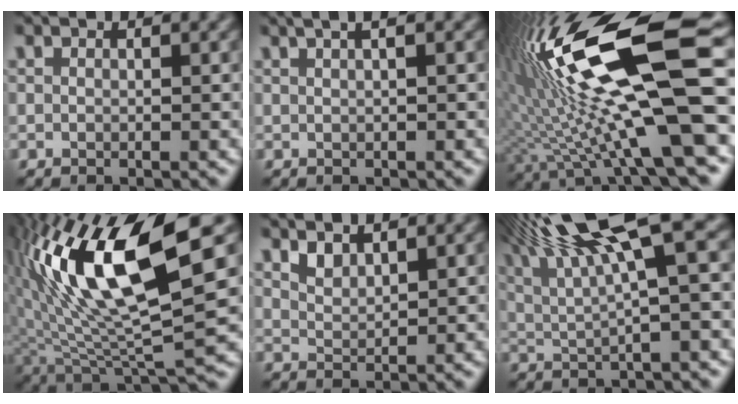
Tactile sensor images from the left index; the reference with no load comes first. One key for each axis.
{"total": 4.6, "fx": 2.4, "fy": 2.1, "fz": 3.2, "tx": -0.018, "ty": 0.027, "tz": 0.007}
{"total": 18.5, "fx": 3.7, "fy": 4.7, "fz": 17.5, "tx": -0.315, "ty": 0.002, "tz": 0.066}
{"total": 14.3, "fx": 4.1, "fy": 4.2, "fz": 13.0, "tx": -0.250, "ty": 0.009, "tz": 0.076}
{"total": 1.6, "fx": 1.4, "fy": 0.5, "fz": 0.7, "tx": -0.018, "ty": -0.003, "tz": 0.030}
{"total": 11.2, "fx": 5.6, "fy": 2.3, "fz": 9.5, "tx": -0.156, "ty": 0.024, "tz": 0.098}